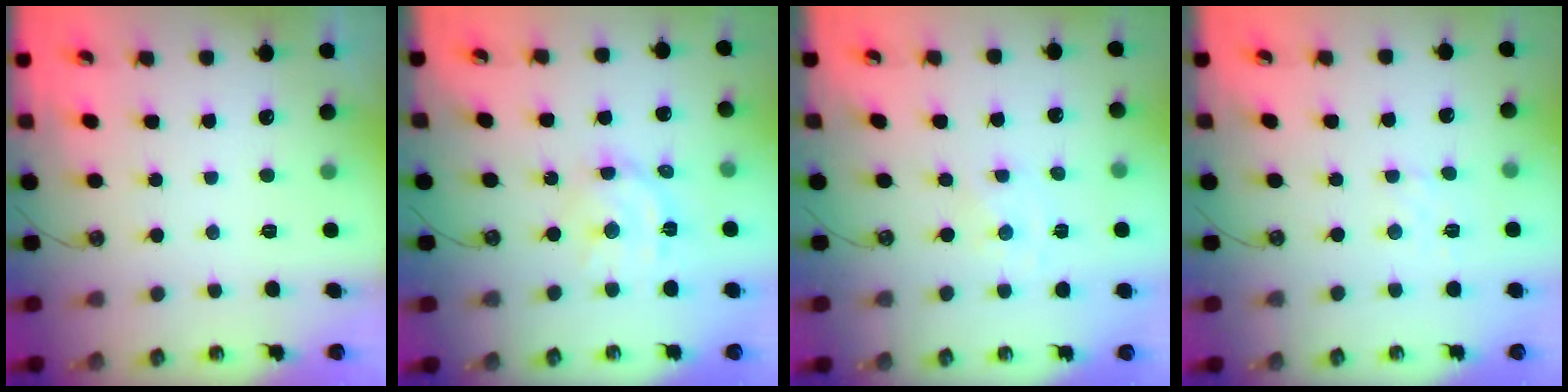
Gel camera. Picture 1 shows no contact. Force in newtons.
{"total": 11.2, "press": 11.2, "slide": 0.8}
{"total": 0.0}
{"total": 2.0, "press": 1.9, "slide": 0.6}